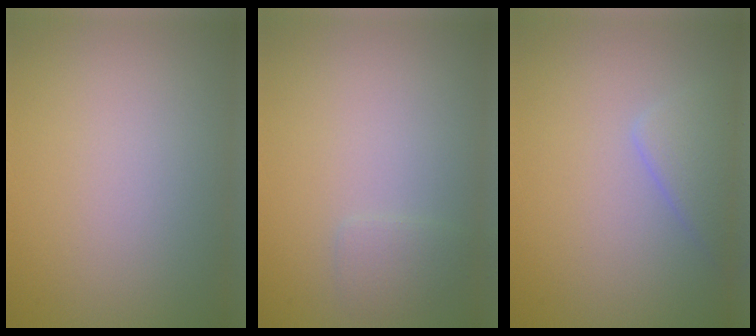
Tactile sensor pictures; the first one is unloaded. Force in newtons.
{"total": 1.3, "press": 1.3, "slide": 0.1}
{"total": 2.6, "press": 2.6, "slide": 0.0}